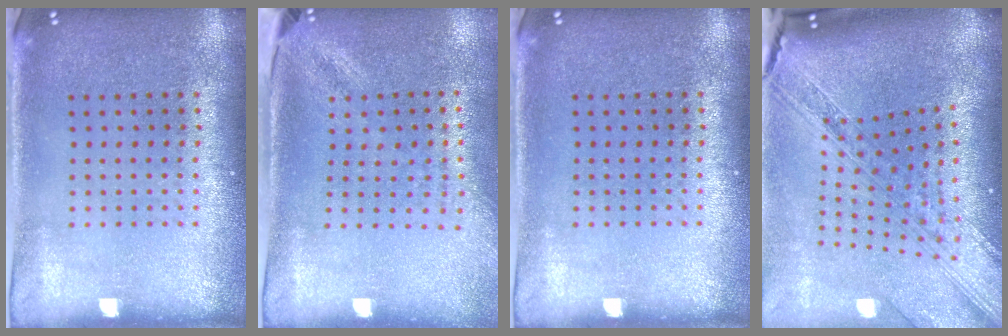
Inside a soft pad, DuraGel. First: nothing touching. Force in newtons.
{"total": 1.8, "press": 1.4, "slide": 1.2}
{"total": 0.0}
{"total": 3.5, "press": 2.6, "slide": 2.4}